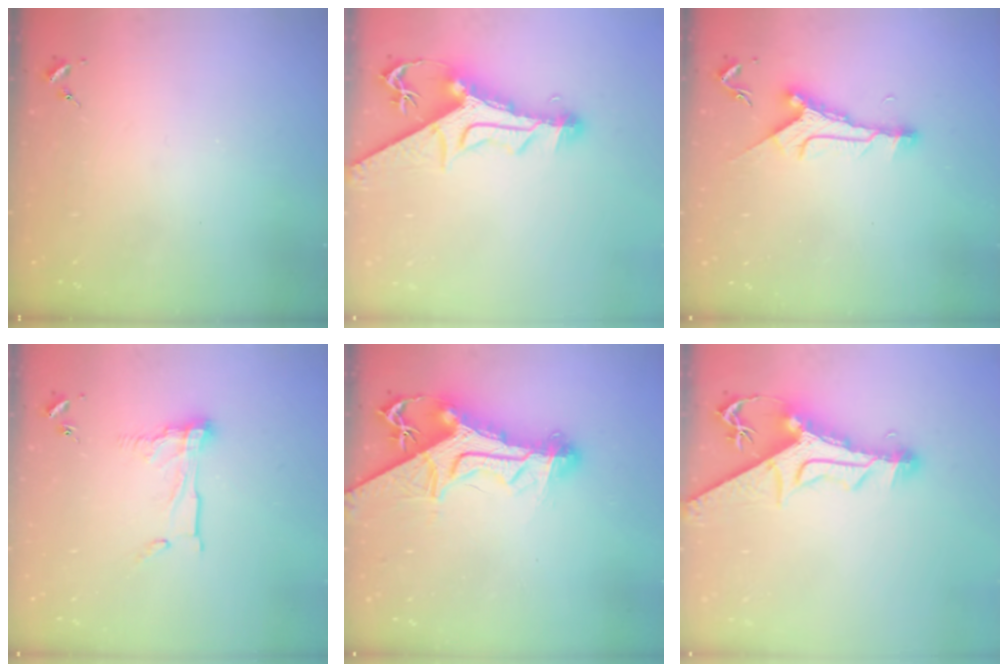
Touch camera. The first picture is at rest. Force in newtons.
{"total": 13.8, "press": 13.7, "slide": 1.5}
{"total": 9.9, "press": 9.9, "slide": 0.5}
{"total": 11.1, "press": 11.0, "slide": 0.9}
{"total": 17.4, "press": 17.3, "slide": 1.8}
{"total": 13.8, "press": 13.7, "slide": 1.5}